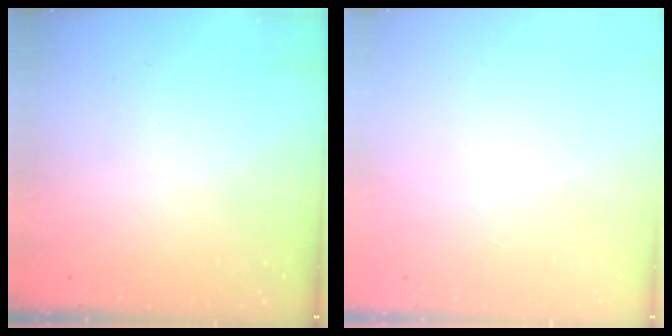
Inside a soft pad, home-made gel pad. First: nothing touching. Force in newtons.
{"total": 0.0}